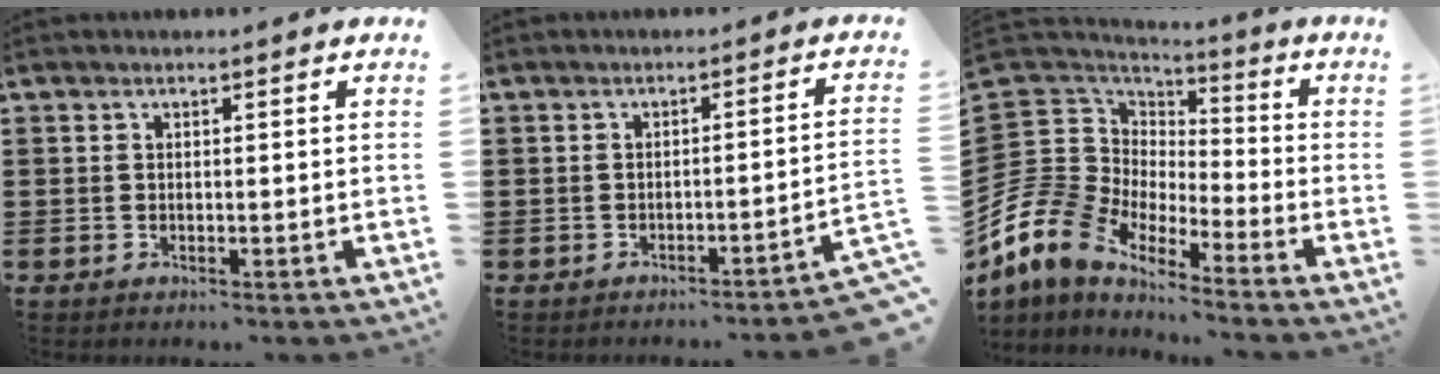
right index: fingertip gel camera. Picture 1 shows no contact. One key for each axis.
{"total": 2.8, "fx": -2.3, "fy": -0.4, "fz": 1.6, "tx": -0.029, "ty": -0.008, "tz": -0.047}
{"total": 9.0, "fx": -6.6, "fy": 5.6, "fz": 2.7, "tx": -0.129, "ty": -0.032, "tz": -0.142}